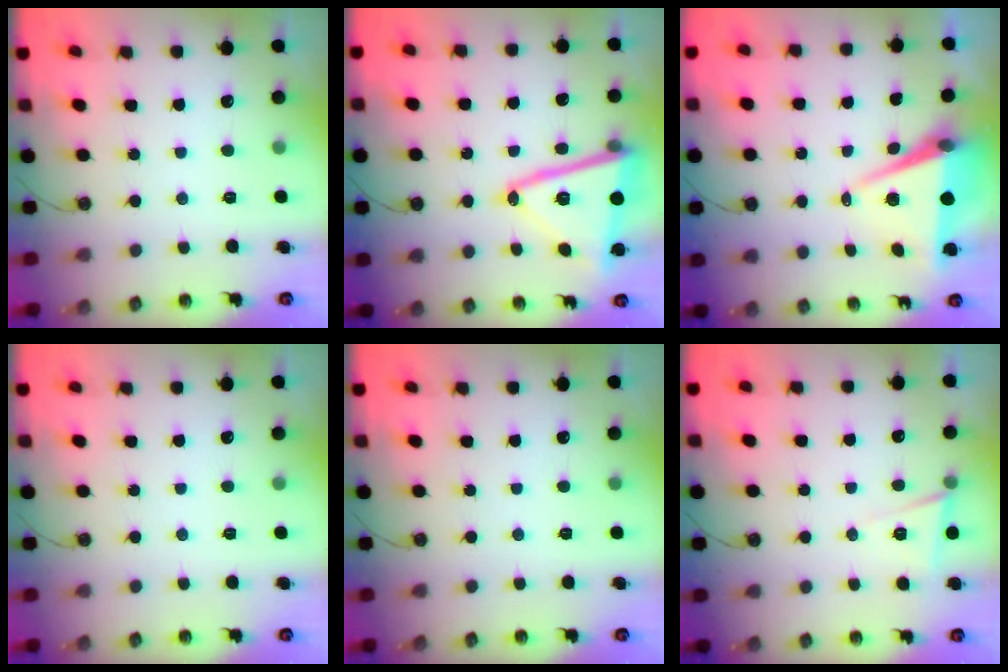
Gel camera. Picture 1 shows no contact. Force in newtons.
{"total": 18.6, "press": 18.5, "slide": 1.7}
{"total": 7.5, "press": 6.2, "slide": 4.2}
{"total": 0.0}
{"total": 0.0}
{"total": 5.7, "press": 4.1, "slide": 4.0}